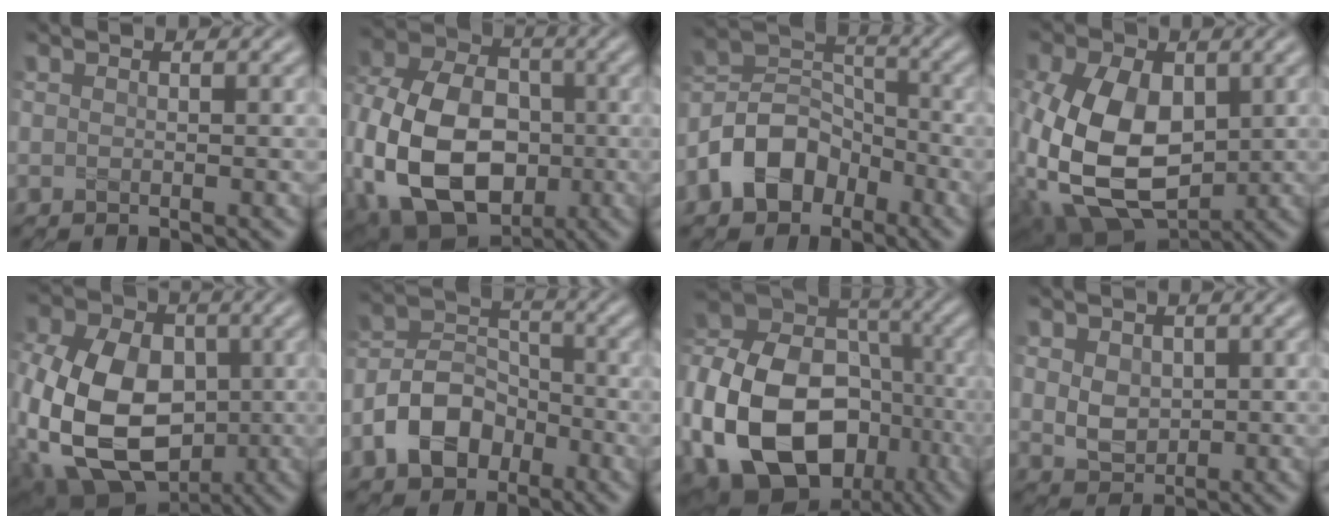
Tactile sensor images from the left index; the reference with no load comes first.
{"total": 16.4, "force": [-2.9, 11.7, 11.0], "torque": [-0.229, -0.028, -0.042]}
{"total": 6.9, "force": [-3.7, 4.8, 3.2], "torque": [-0.053, 0.006, -0.085]}
{"total": 11.4, "force": [-0.9, 7.3, 8.7], "torque": [-0.206, -0.014, -0.016]}
{"total": 14.2, "force": [-2.1, 10.2, 9.7], "torque": [-0.184, -0.020, -0.034]}
{"total": 6.0, "force": [-3.0, 4.2, 3.1], "torque": [-0.050, 0.004, -0.066]}
{"total": 18.3, "force": [-6.2, 13.4, 10.7], "torque": [-0.233, -0.019, -0.107]}
{"total": 2.8, "force": [0.6, 2.1, 1.6], "torque": [-0.036, -0.005, 0.015]}